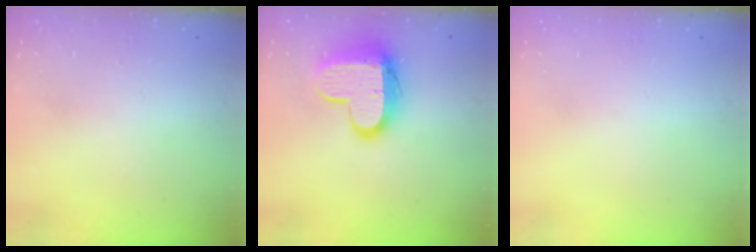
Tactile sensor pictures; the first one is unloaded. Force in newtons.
{"total": 14.1, "press": 14.1, "slide": 1.1}
{"total": 0.0}